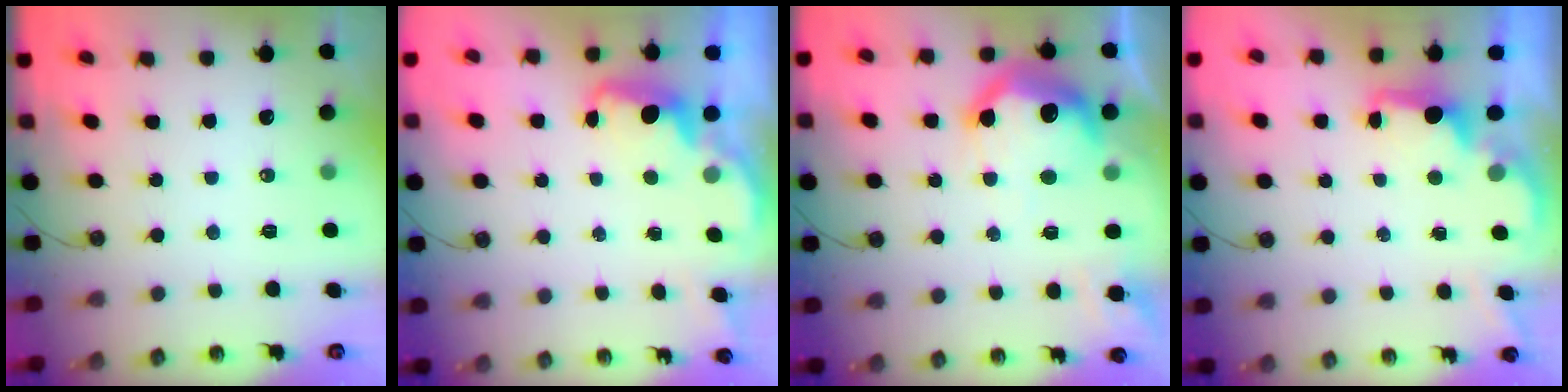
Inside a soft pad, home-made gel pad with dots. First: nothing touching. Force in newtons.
{"total": 2.3, "press": 2.3, "slide": 0.5}
{"total": 20.2, "press": 20.1, "slide": 1.5}
{"total": 1.9, "press": 1.7, "slide": 0.8}